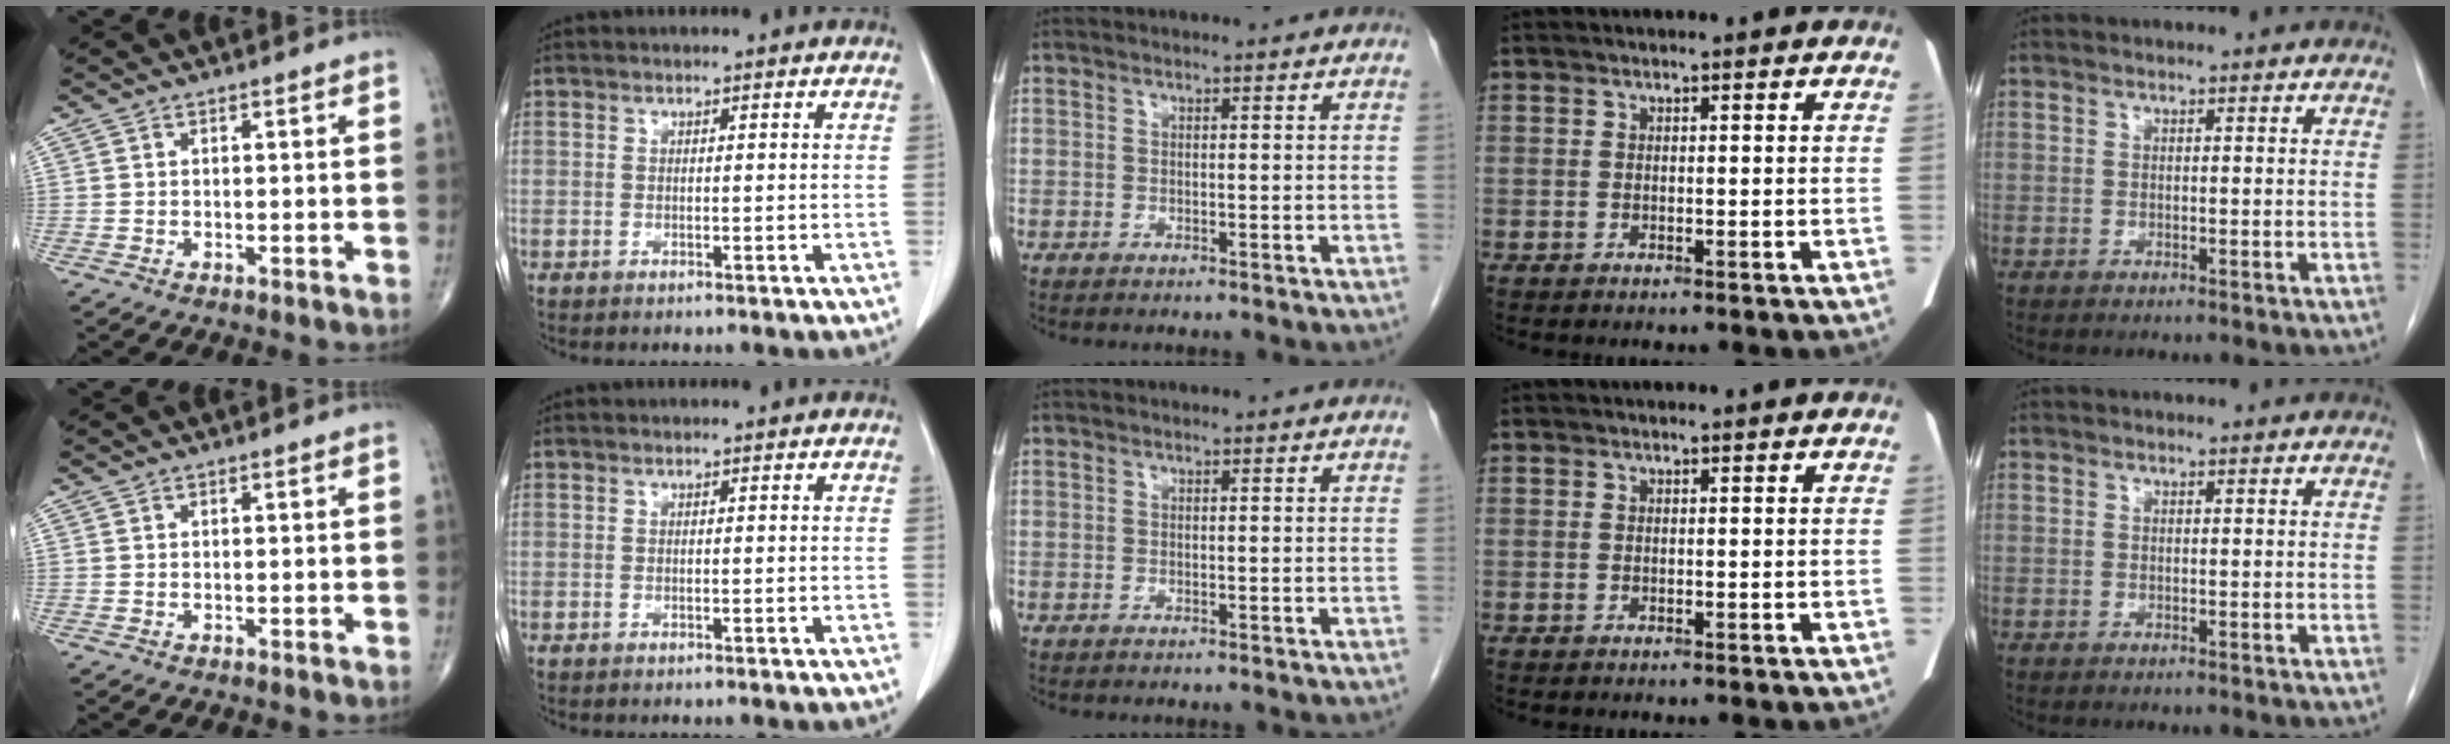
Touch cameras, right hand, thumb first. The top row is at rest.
{}